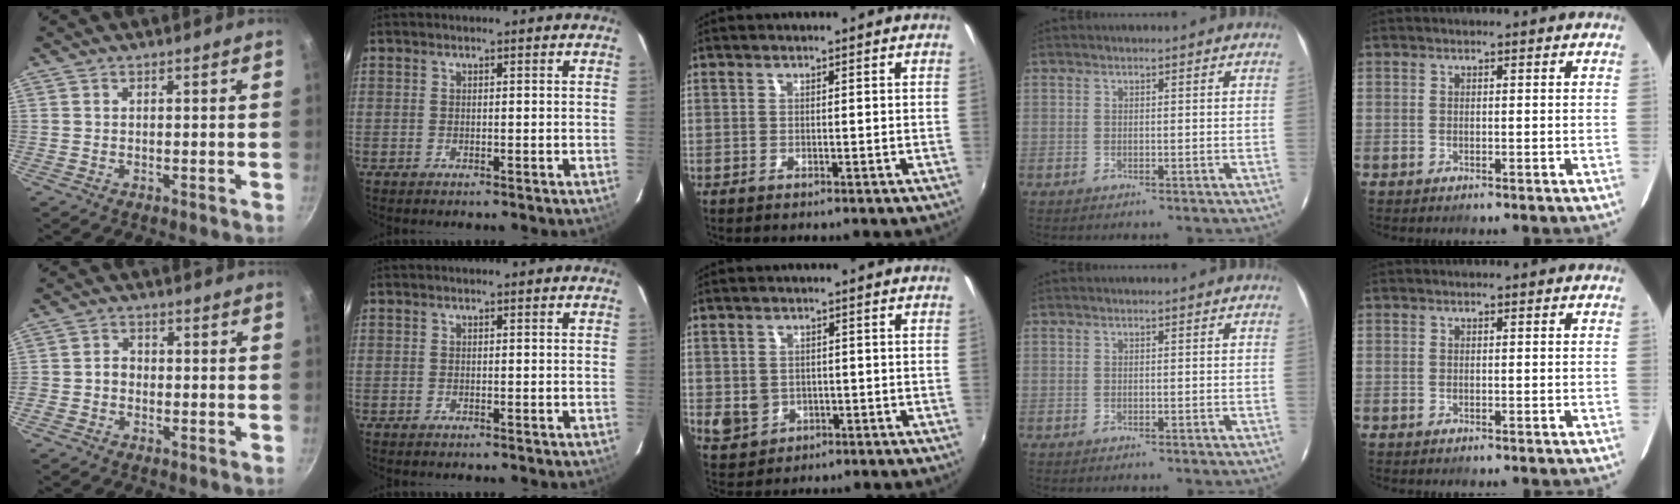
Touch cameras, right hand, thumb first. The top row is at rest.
{"thumb": {"total": 2.8, "force": [-0.9, 2.3, 1.2], "torque": [-0.006, 0.015, -0.022]}, "middle": {"total": 5.0, "force": [-0.6, 4.5, 2.1], "torque": [-0.043, -0.002, 0.002]}}